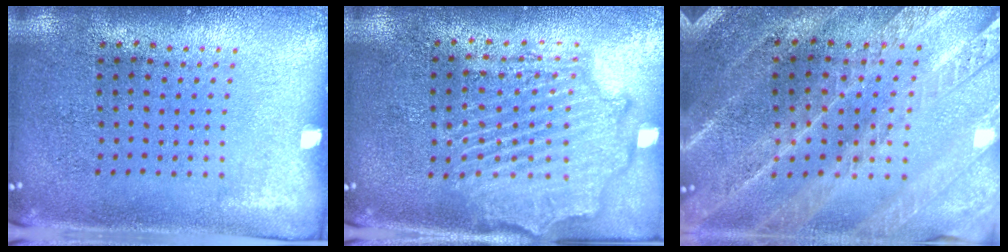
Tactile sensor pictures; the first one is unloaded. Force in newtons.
{"total": 2.1, "press": 2.1, "slide": 0.5}
{"total": 2.5, "press": 2.5, "slide": 0.2}